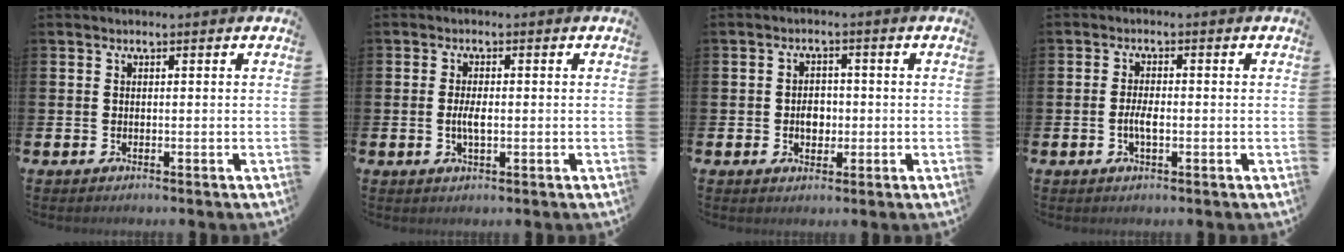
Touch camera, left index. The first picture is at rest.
{"total": 2.7, "force": [-0.2, 1.1, 2.5], "torque": [-0.048, 0.001, -0.004]}
{"total": 2.9, "force": [-0.4, 2.3, 1.8], "torque": [-0.014, -0.004, -0.015]}
{"total": 2.5, "force": [-0.6, 1.0, 2.2], "torque": [-0.042, 0.002, -0.012]}